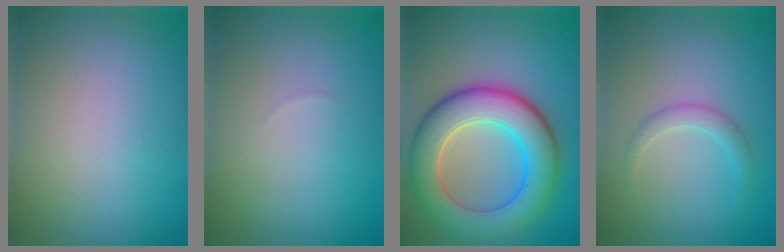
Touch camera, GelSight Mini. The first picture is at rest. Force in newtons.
{"total": 0.0}
{"total": 9.2, "press": 9.1, "slide": 0.4}
{"total": 1.5, "press": 1.5, "slide": 0.0}